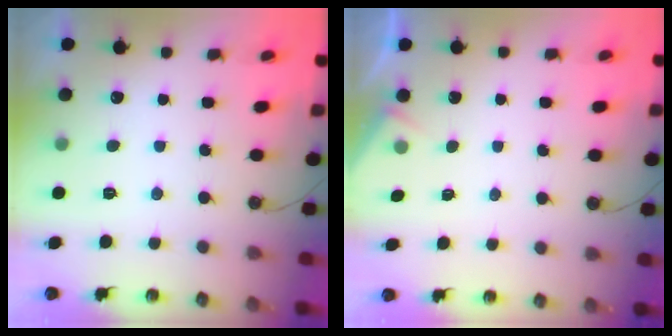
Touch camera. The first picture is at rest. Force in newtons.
{"total": 2.9, "press": 2.8, "slide": 0.5}